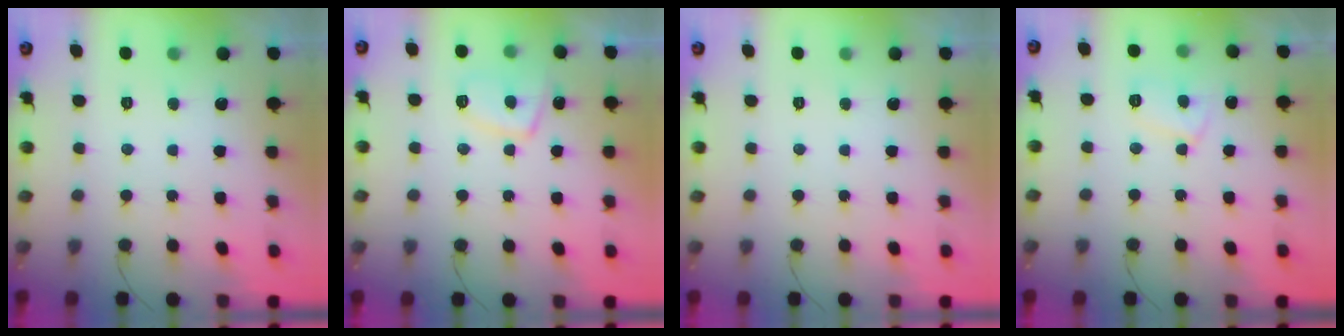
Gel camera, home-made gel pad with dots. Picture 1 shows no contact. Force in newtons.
{"total": 8.2, "press": 8.1, "slide": 1.2}
{"total": 0.0}
{"total": 6.1, "press": 6.1, "slide": 0.6}